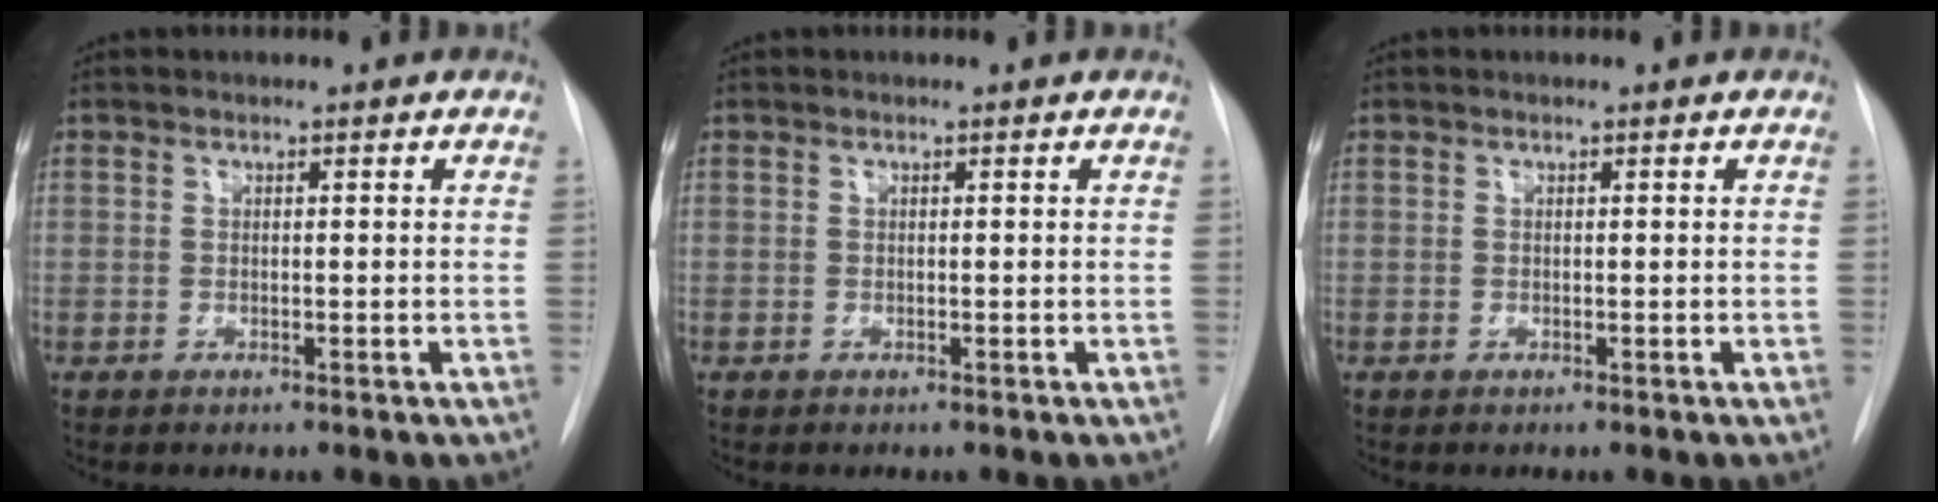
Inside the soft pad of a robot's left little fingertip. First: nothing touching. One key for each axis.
{"total": 0.0}
{"total": 0.0}